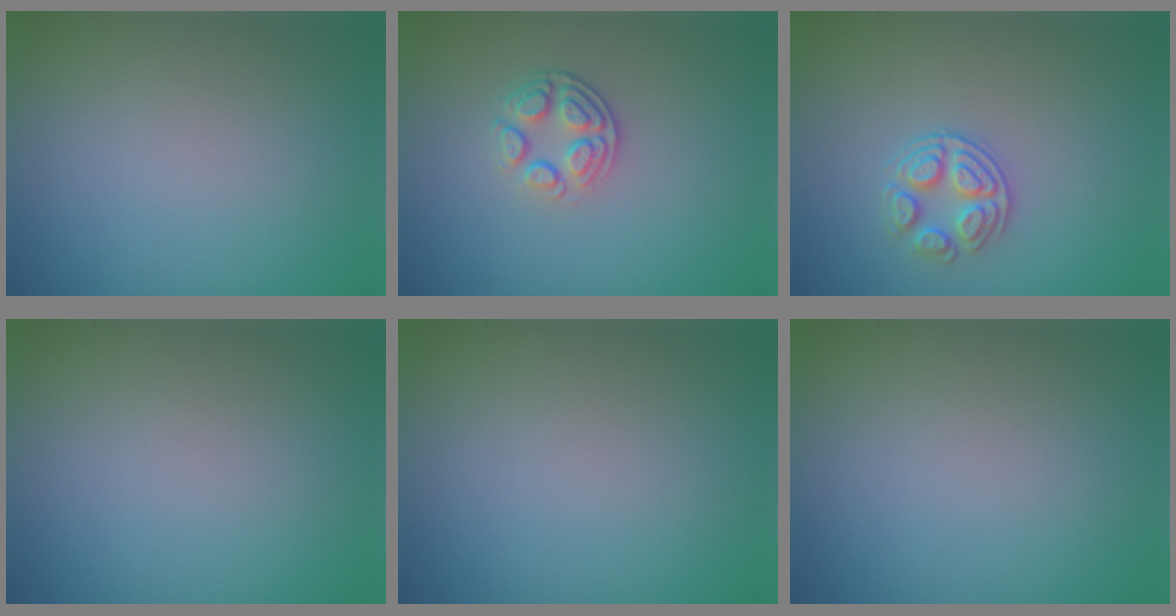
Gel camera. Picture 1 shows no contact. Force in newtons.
{"total": 3.0, "press": 2.3, "slide": 1.9}
{"total": 2.9, "press": 2.6, "slide": 1.3}
{"total": 0.0}
{"total": 0.0}
{"total": 0.0}